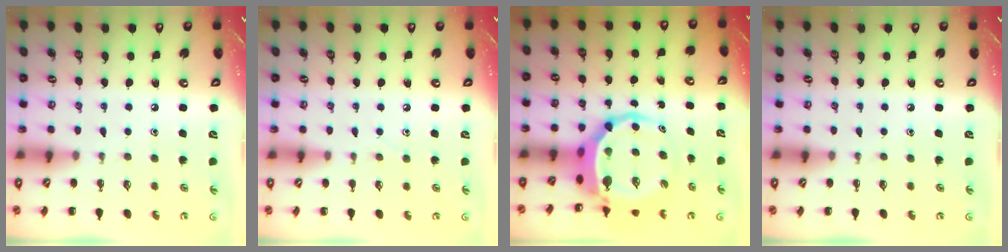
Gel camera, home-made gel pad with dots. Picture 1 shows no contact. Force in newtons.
{"total": 3.8, "press": 3.6, "slide": 1.0}
{"total": 7.3, "press": 7.1, "slide": 1.8}
{"total": 0.0}